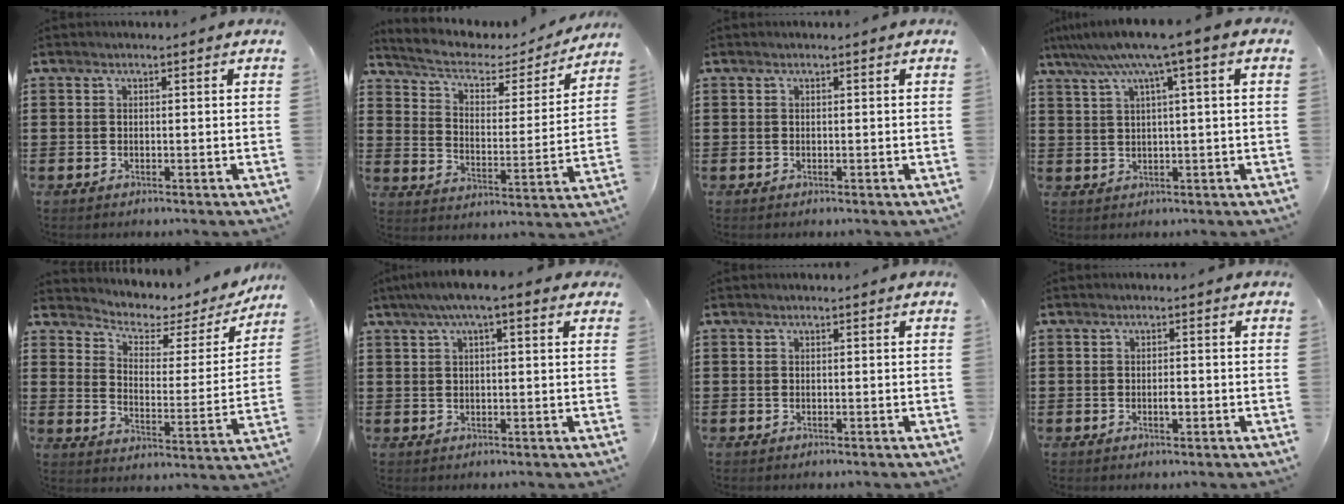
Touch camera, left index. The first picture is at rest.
{"total": 4.7, "force": [3.4, 2.0, 2.6], "torque": [-0.068, -0.020, 0.051]}
{"total": 0.0}
{"total": 6.4, "force": [3.0, -0.3, 5.7], "torque": [-0.117, -0.011, 0.047]}
{"total": 3.4, "force": [2.8, 1.6, 1.1], "torque": [-0.044, -0.023, 0.038]}
{"total": 4.8, "force": [2.5, 0.7, 4.0], "torque": [-0.081, 0.007, 0.043]}
{"total": 0.0}
{"total": 1.5, "force": [-0.3, 0.5, 1.4], "torque": [-0.028, -0.002, -0.004]}